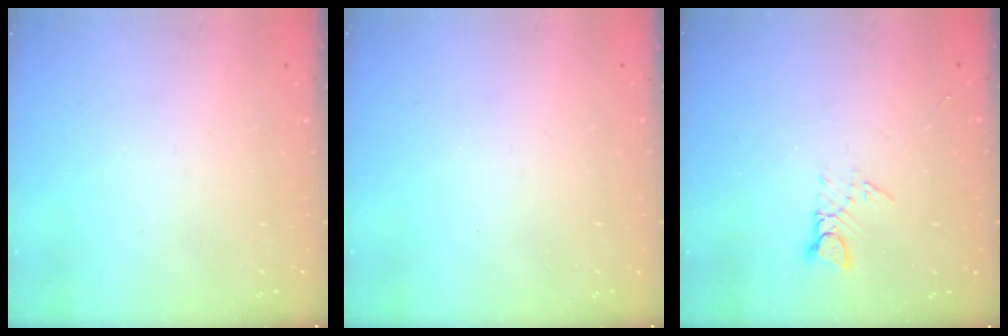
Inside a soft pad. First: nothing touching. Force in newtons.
{"total": 0.0}
{"total": 3.1, "press": 3.1, "slide": 0.1}